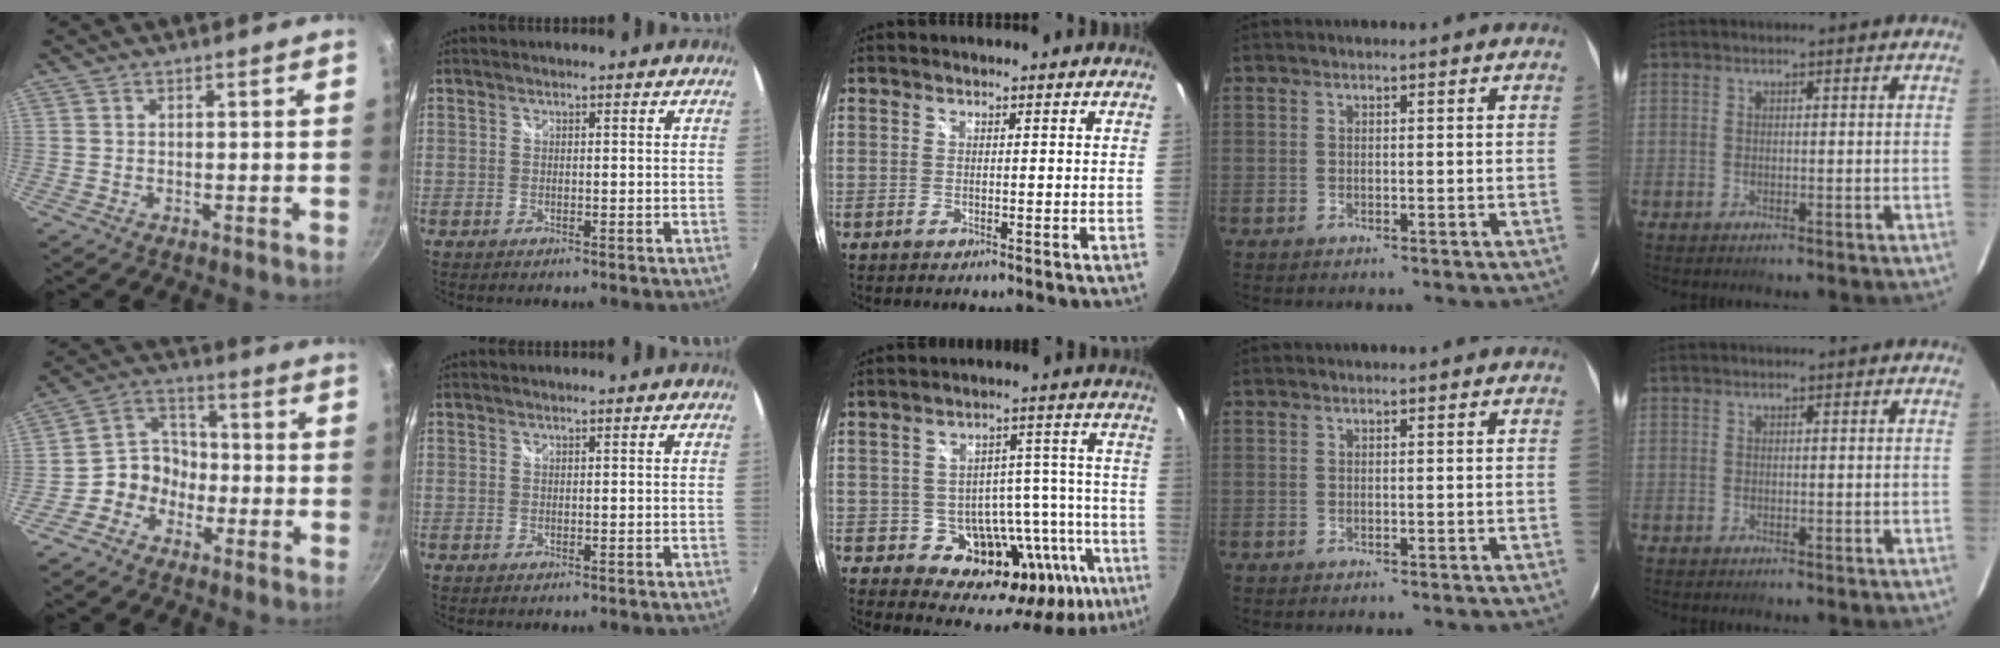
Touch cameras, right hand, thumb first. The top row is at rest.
{"thumb": {"total": 7.9, "force": [-3.5, 6.6, 2.5], "torque": [0.001, 0.050, -0.079]}, "middle": {"total": 18.6, "force": [-8.4, 12.0, 11.5], "torque": [-0.155, 0.015, -0.096]}}